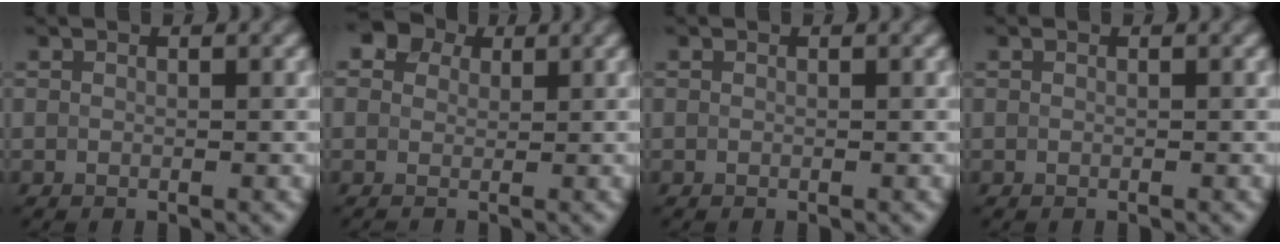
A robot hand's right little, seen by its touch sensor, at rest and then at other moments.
{"total": 5.7, "force": [2.3, 4.7, 2.3], "torque": [-0.030, 0.029, 0.000]}
{"total": 0.0}
{"total": 0.0}